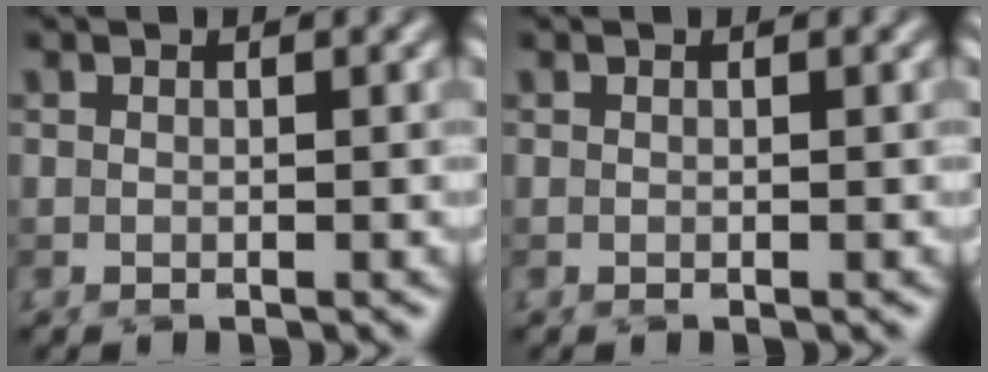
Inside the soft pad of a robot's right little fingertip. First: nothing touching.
{"total": 0.0}